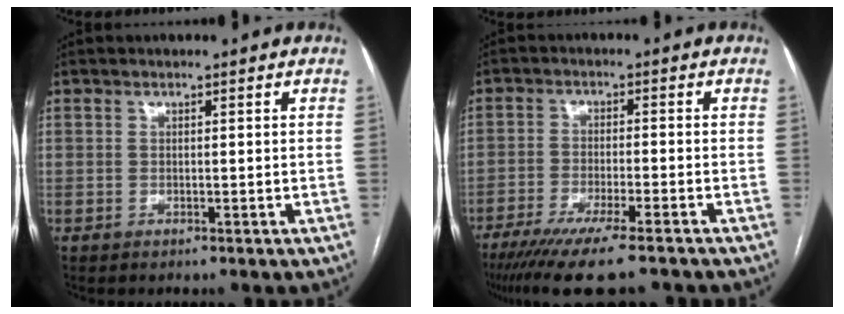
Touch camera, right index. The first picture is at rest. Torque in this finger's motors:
{"motor_torque": [1.01, -1.13, 0.70, 0.15]}